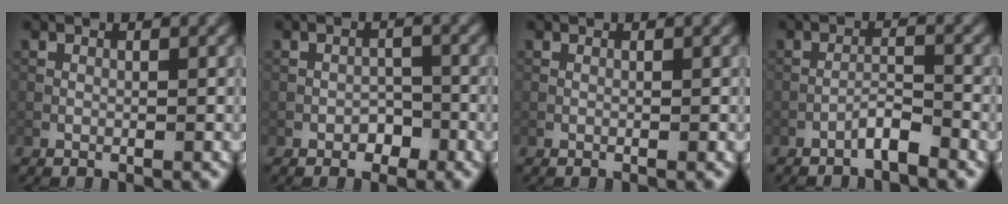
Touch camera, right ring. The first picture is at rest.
{"total": 1.6, "force": [-1.0, 1.1, 0.7], "torque": [-0.005, 0.004, -0.017]}
{"total": 0.0}
{"total": 1.9, "force": [-1.6, 0.1, 1.1], "torque": [-0.016, 0.011, -0.032]}